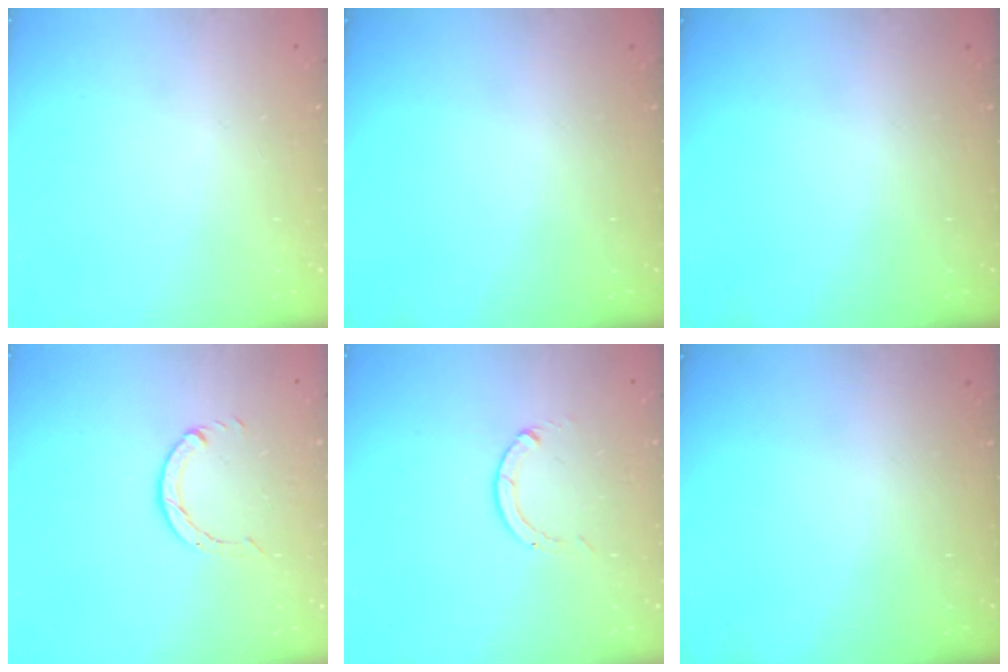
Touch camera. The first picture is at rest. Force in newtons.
{"total": 0.0}
{"total": 0.0}
{"total": 3.5, "press": 3.5, "slide": 0.5}
{"total": 0.0}
{"total": 0.0}